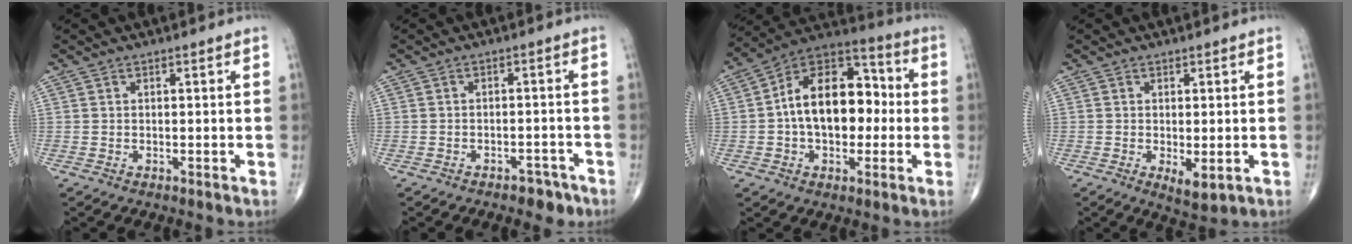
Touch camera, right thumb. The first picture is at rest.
{"total": 3.9, "force": [-2.9, 2.1, 1.5], "torque": [-0.007, 0.019, -0.037]}
{"total": 17.8, "force": [-0.2, 11.2, 13.8], "torque": [-0.187, 0.041, -0.013]}
{"total": 3.9, "force": [-0.9, 1.5, 3.4], "torque": [-0.053, -0.013, -0.009]}